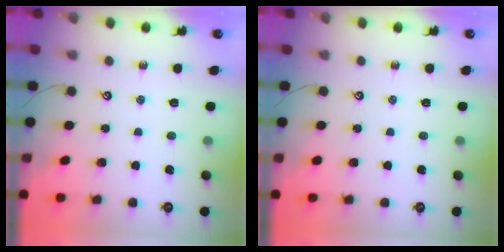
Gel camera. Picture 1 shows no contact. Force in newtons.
{"total": 0.0}